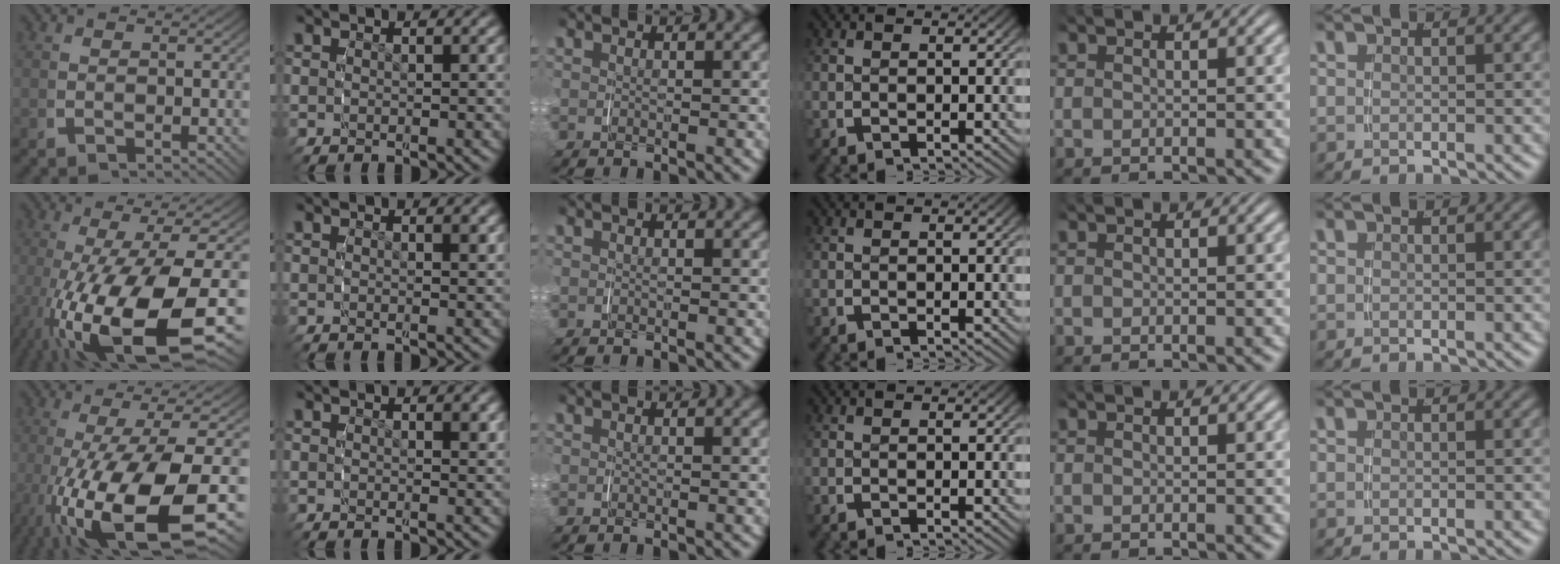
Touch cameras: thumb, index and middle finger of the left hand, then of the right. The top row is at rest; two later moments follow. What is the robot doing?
{"motion": "grasp_and_lifting", "object": "glasses case"}